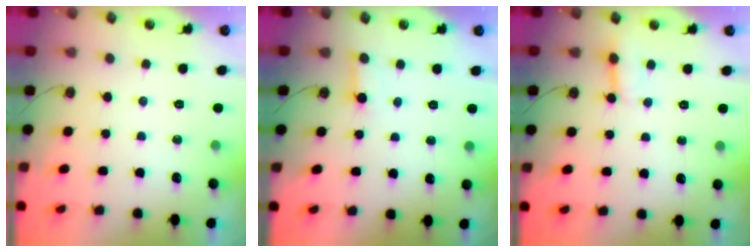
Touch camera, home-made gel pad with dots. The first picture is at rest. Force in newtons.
{"total": 2.2, "press": 2.2, "slide": 0.1}
{"total": 3.3, "press": 3.3, "slide": 0.2}